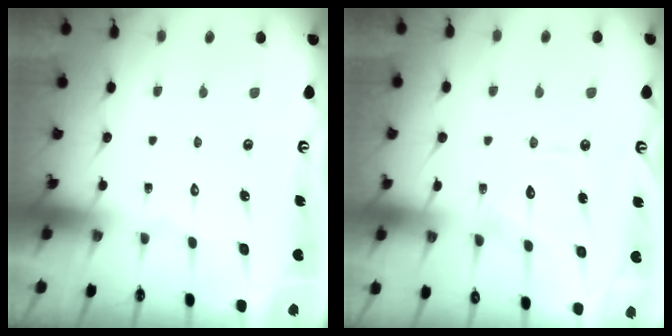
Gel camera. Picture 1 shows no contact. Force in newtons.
{"total": 9.8, "press": 9.7, "slide": 0.8}